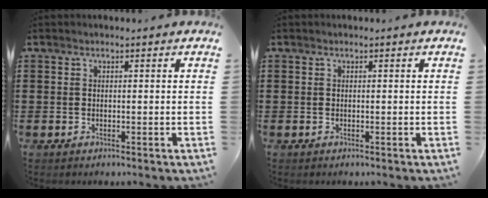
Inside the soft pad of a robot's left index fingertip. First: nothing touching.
{"total": 0.0}